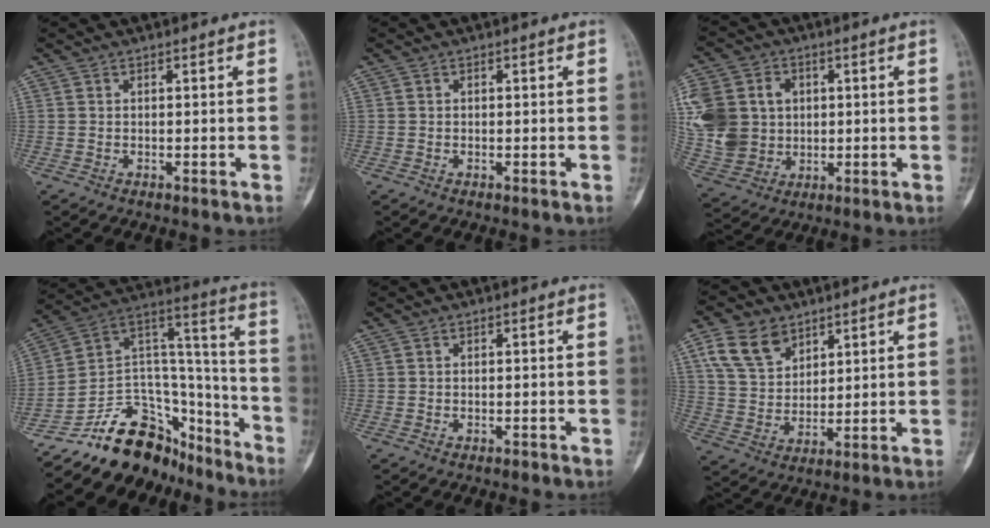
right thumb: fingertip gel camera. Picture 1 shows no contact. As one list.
[{"total": 0.0}, {"total": 19.9, "force": [2.9, 16.8, 10.3], "torque": [-0.234, 0.025, 0.073]}, {"total": 22.4, "force": [-17.1, 12.3, 7.7], "torque": [-0.098, 0.133, -0.283]}, {"total": 0.5, "force": [-0.4, 0.3, 0.2], "torque": [-0.004, 0.000, -0.007]}, {"total": 10.3, "force": [5.7, 6.8, 5.2], "torque": [-0.082, -0.019, 0.116]}]